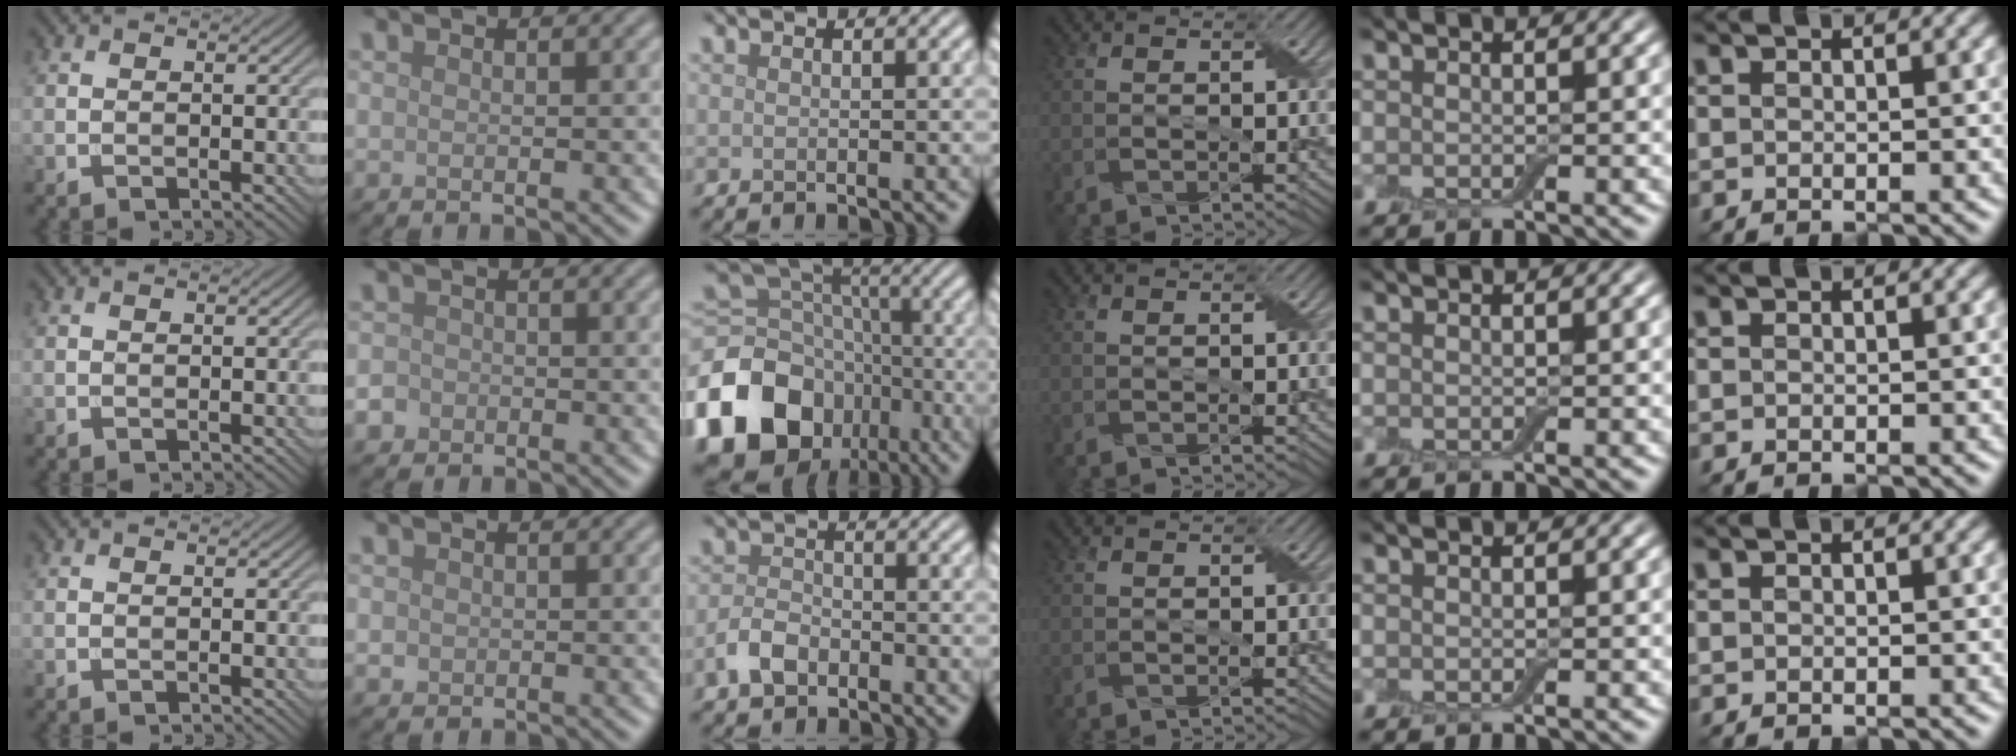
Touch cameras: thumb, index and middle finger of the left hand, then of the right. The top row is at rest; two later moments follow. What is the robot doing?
{"motion": "fold", "object": "aluminum foil"}